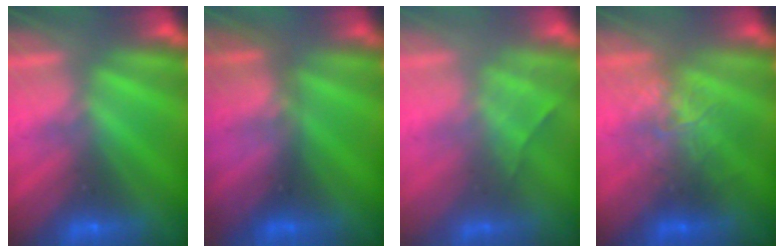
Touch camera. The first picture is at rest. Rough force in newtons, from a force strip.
{"total": 2.8}
{"total": 2.3}
{"total": 2.4}